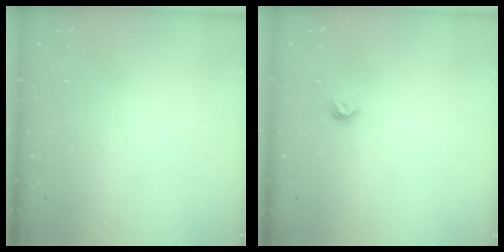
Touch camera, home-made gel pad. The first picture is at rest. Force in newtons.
{"total": 5.4, "press": 5.4, "slide": 0.9}